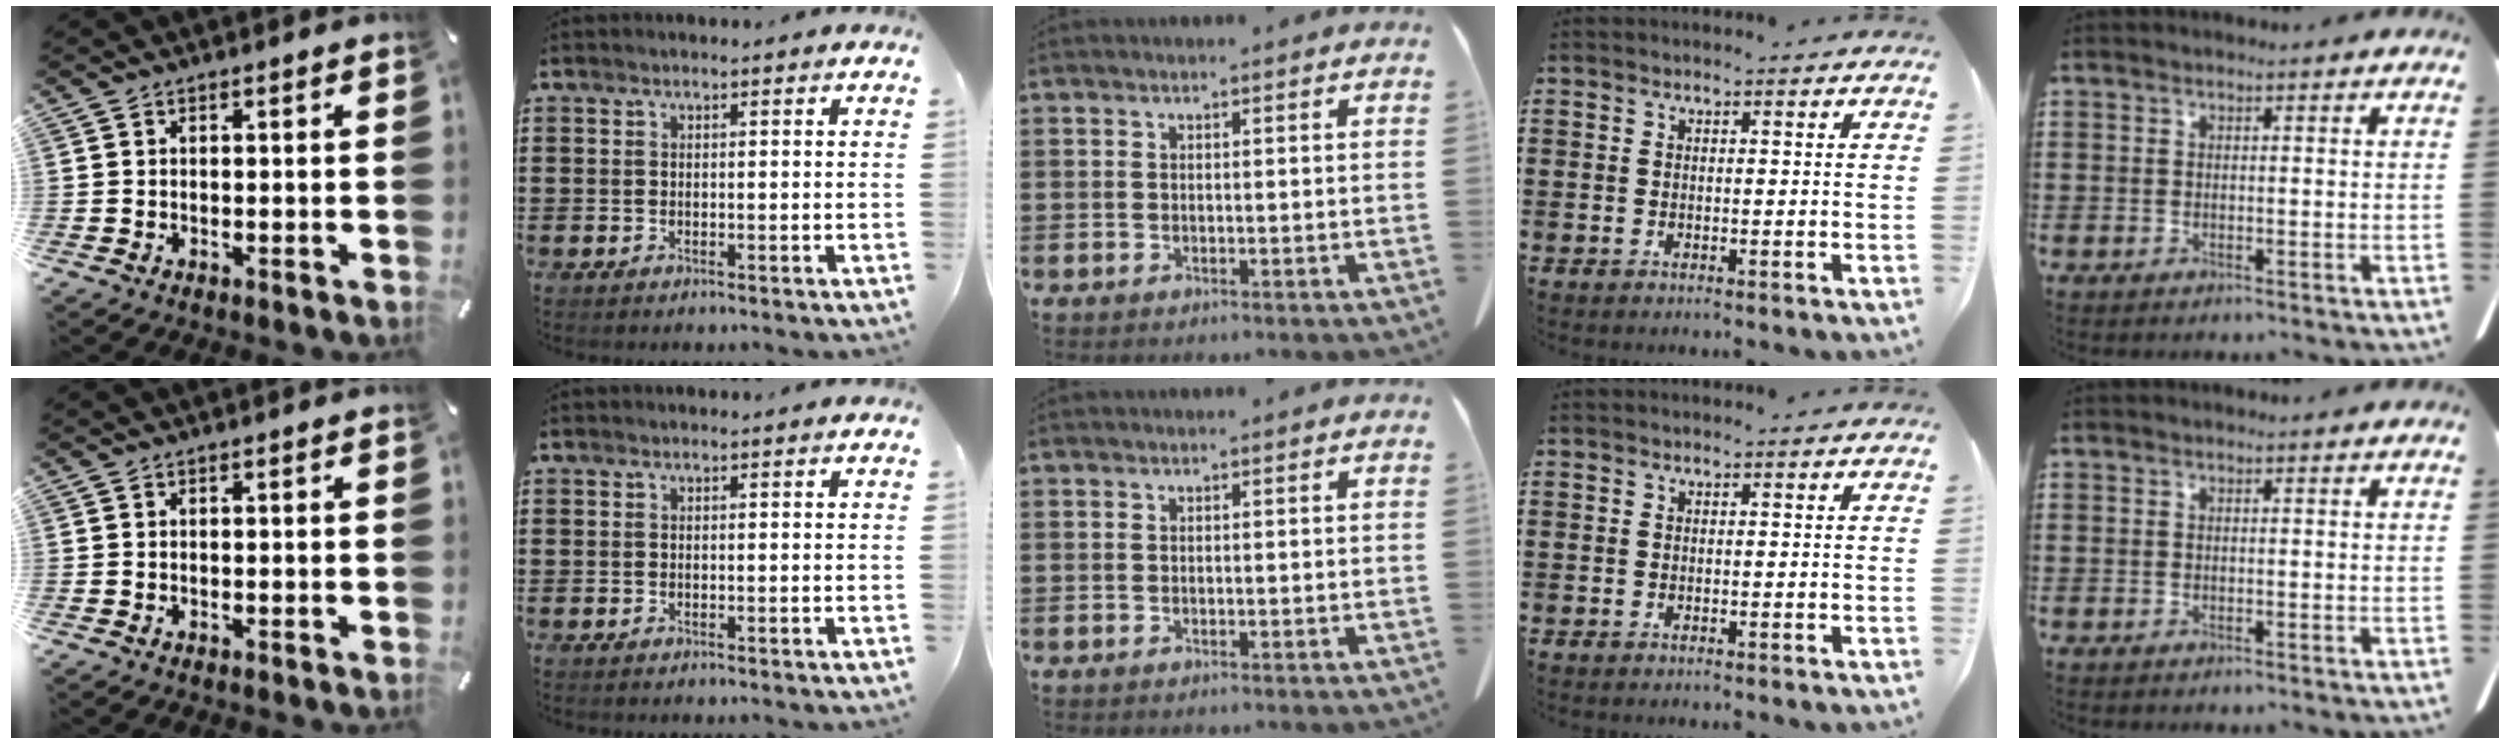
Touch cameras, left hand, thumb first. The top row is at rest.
{}